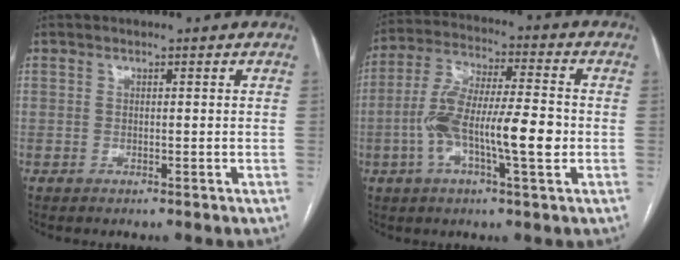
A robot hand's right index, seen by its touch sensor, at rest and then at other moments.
{"total": 13.3, "force": [-2.7, 2.5, 12.8], "torque": [-0.244, 0.013, -0.049]}